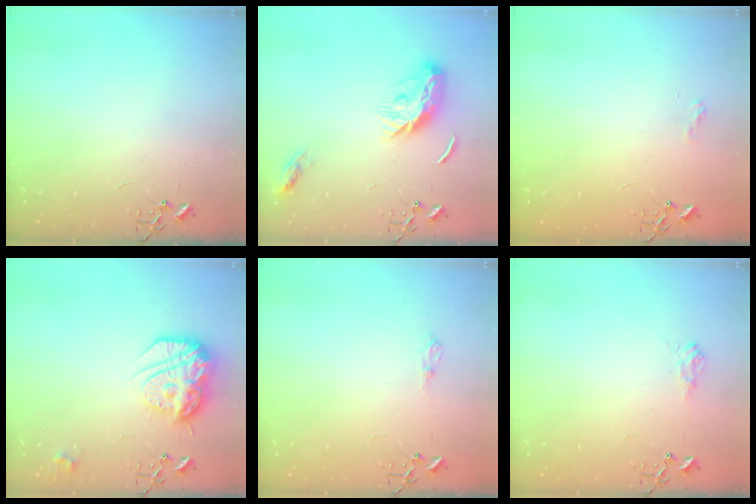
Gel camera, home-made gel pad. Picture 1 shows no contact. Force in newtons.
{"total": 11.0, "press": 11.0, "slide": 0.1}
{"total": 5.9, "press": 5.9, "slide": 0.8}
{"total": 17.7, "press": 17.6, "slide": 1.8}
{"total": 5.8, "press": 5.8, "slide": 0.7}
{"total": 6.8, "press": 6.8, "slide": 0.8}